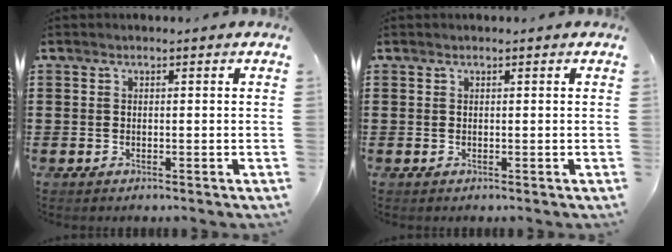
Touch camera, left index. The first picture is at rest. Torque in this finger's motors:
{"motor_torque": [0.23, 0.40, 0.00, -0.01]}